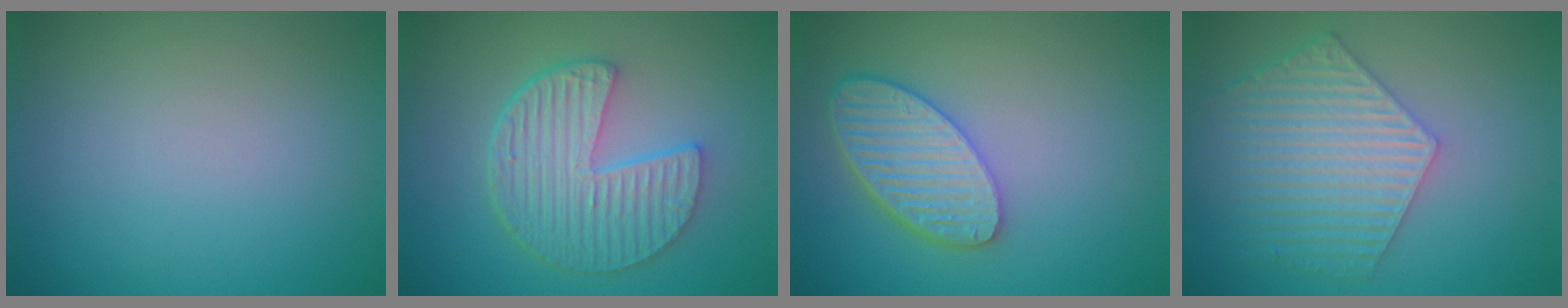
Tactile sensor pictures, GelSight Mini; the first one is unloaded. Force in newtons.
{"total": 6.3, "press": 4.8, "slide": 4.1}
{"total": 5.6, "press": 4.8, "slide": 2.8}
{"total": 6.5, "press": 5.0, "slide": 4.2}